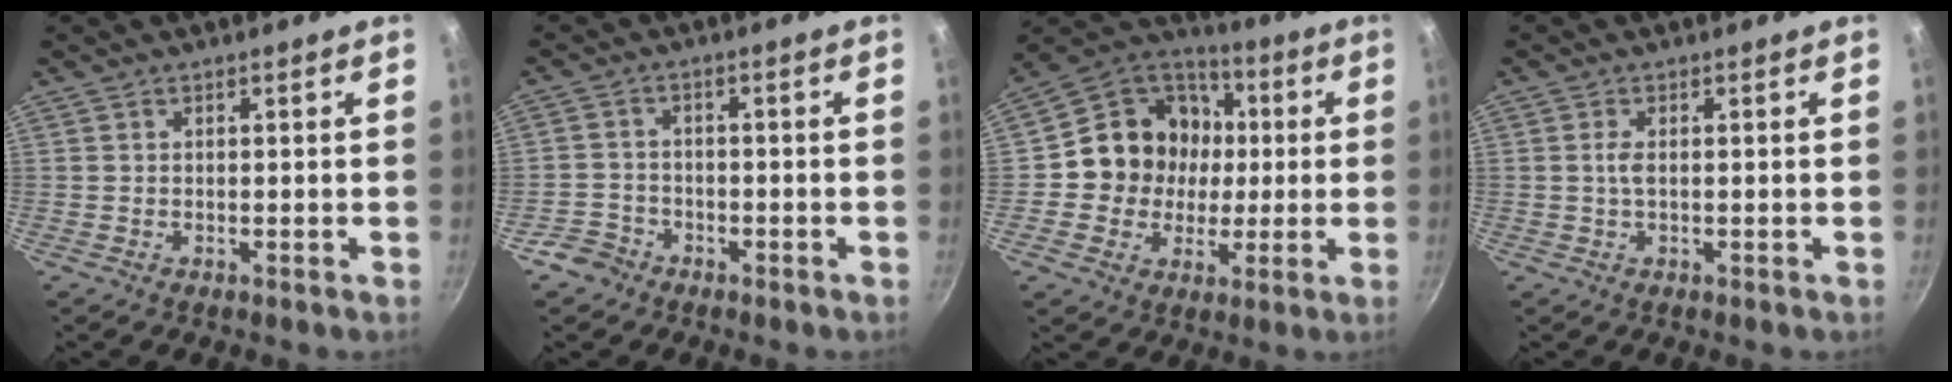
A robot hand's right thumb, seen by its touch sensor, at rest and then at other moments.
{"total": 4.4, "force": [-2.9, 3.2, 0.9], "torque": [-0.008, 0.037, -0.053]}
{"total": 16.2, "force": [0.6, 14.8, 6.7], "torque": [-0.083, 0.023, -0.001]}
{"total": 1.8, "force": [0.1, 0.7, 1.6], "torque": [-0.038, 0.002, 0.000]}